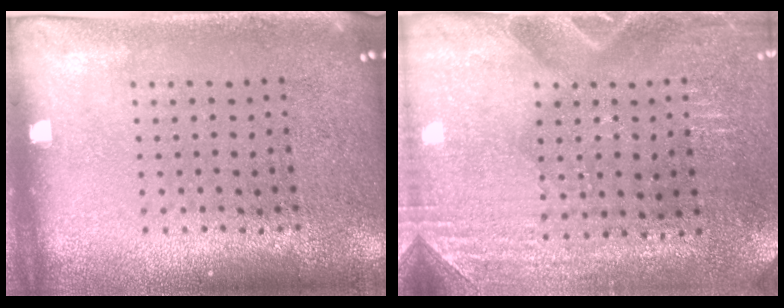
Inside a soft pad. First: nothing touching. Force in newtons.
{"total": 3.0, "press": 2.9, "slide": 0.7}